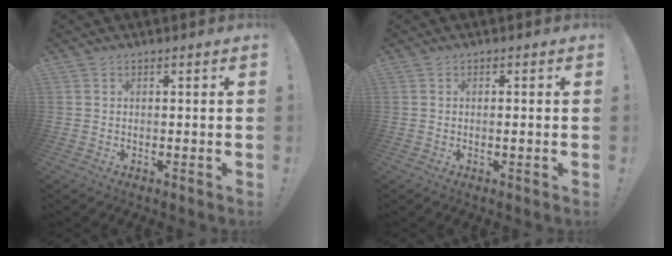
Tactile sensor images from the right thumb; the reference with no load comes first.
{"total": 1.1, "force": [-0.3, 0.1, 1.0], "torque": [-0.010, -0.003, -0.008]}